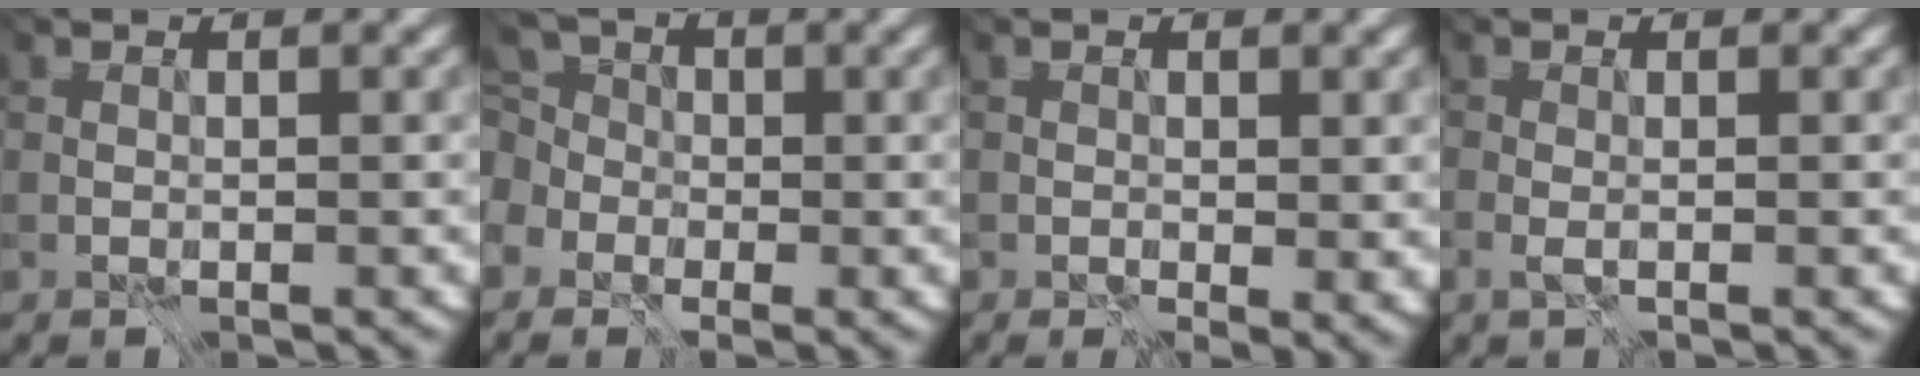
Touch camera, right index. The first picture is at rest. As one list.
[{"total": 7.0, "force": [-0.1, 5.5, 4.2], "torque": [-0.079, 0.029, -0.020]}, {"total": 1.4, "force": [0.4, 0.6, 1.2], "torque": [-0.017, -0.005, 0.002]}, {"total": 1.3, "force": [-1.2, -0.3, 0.4], "torque": [-0.013, 0.010, -0.036]}]